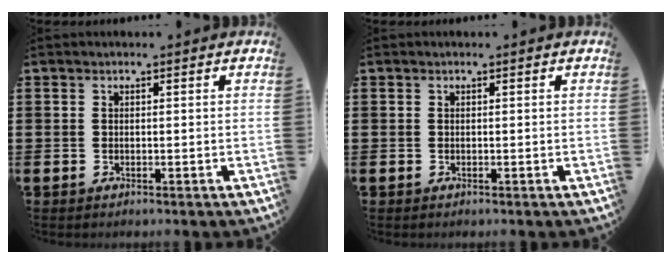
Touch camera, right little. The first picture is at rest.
{"total": 0.0}